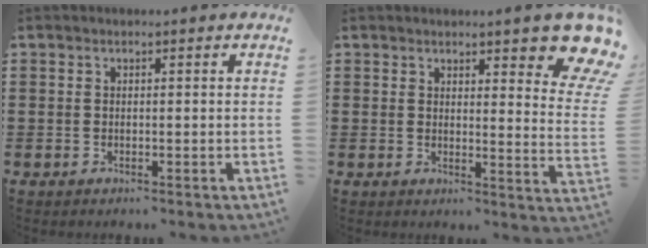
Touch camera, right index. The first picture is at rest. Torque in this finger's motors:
{"motor_torque": [0.57, 0.38, 0.35, 0.09]}